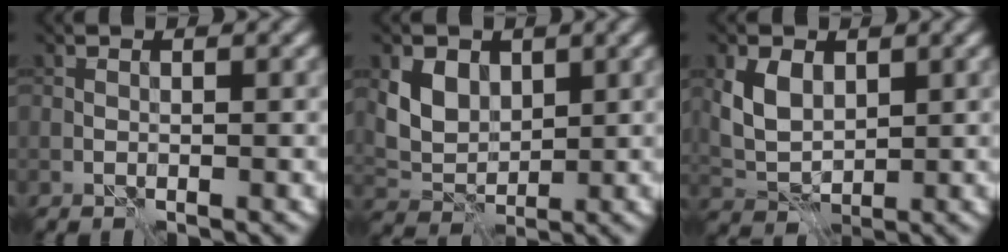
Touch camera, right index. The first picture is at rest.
{"total": 3.9, "force": [1.6, 3.0, 2.0], "torque": [-0.047, -0.005, 0.031]}
{"total": 3.8, "force": [1.3, 2.7, 2.4], "torque": [-0.055, -0.001, 0.026]}